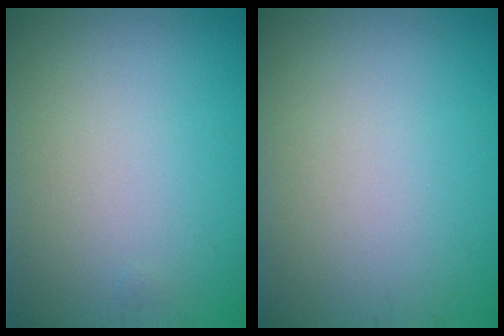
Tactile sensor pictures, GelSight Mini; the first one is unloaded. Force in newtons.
{"total": 0.0}